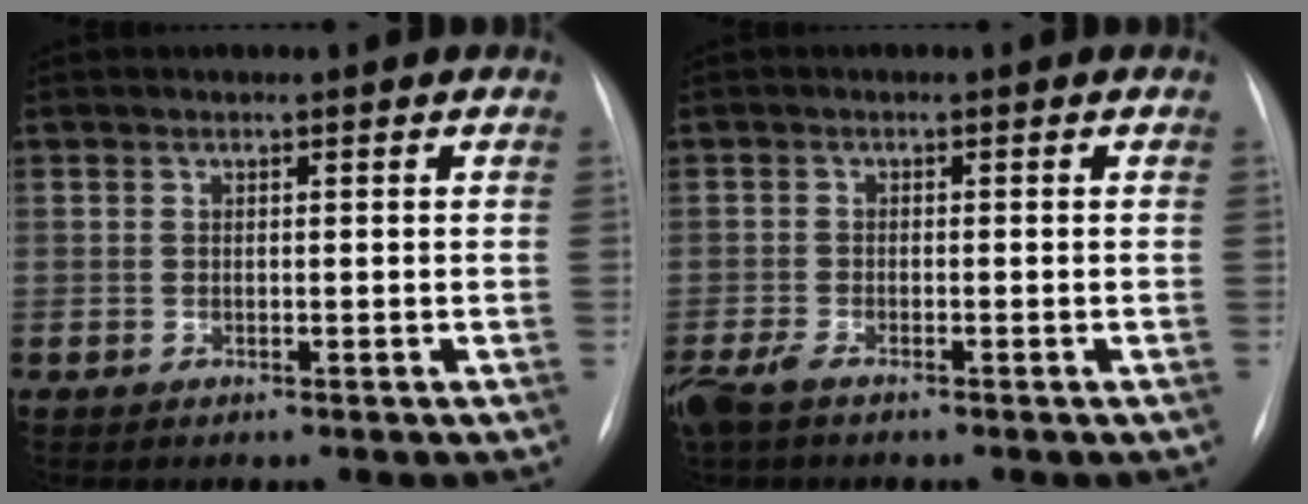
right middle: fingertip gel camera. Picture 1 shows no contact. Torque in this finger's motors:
{"motor_torque": [0.46, -0.40, 0.04, 0.05]}